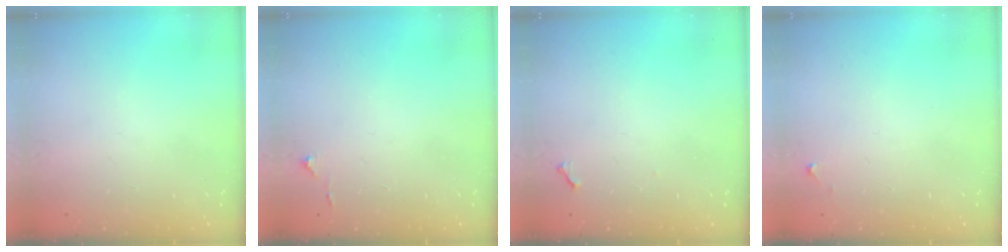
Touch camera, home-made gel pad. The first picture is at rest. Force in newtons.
{"total": 4.3, "press": 4.2, "slide": 0.7}
{"total": 3.8, "press": 3.8, "slide": 0.5}
{"total": 3.9, "press": 3.9, "slide": 0.6}